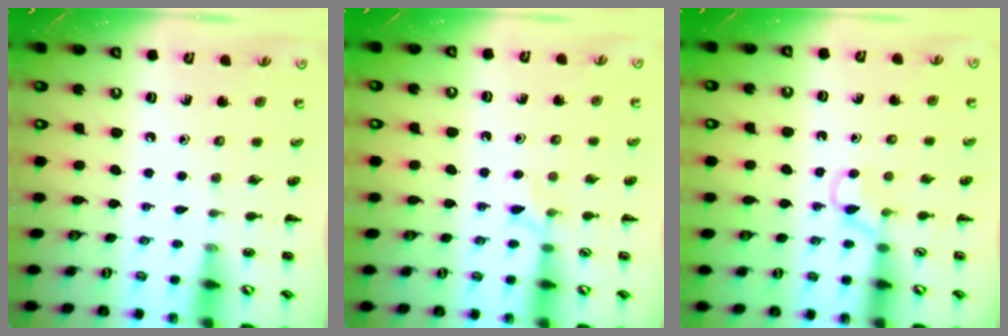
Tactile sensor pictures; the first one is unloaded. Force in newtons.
{"total": 4.5, "press": 4.2, "slide": 1.6}
{"total": 2.7, "press": 2.4, "slide": 1.1}